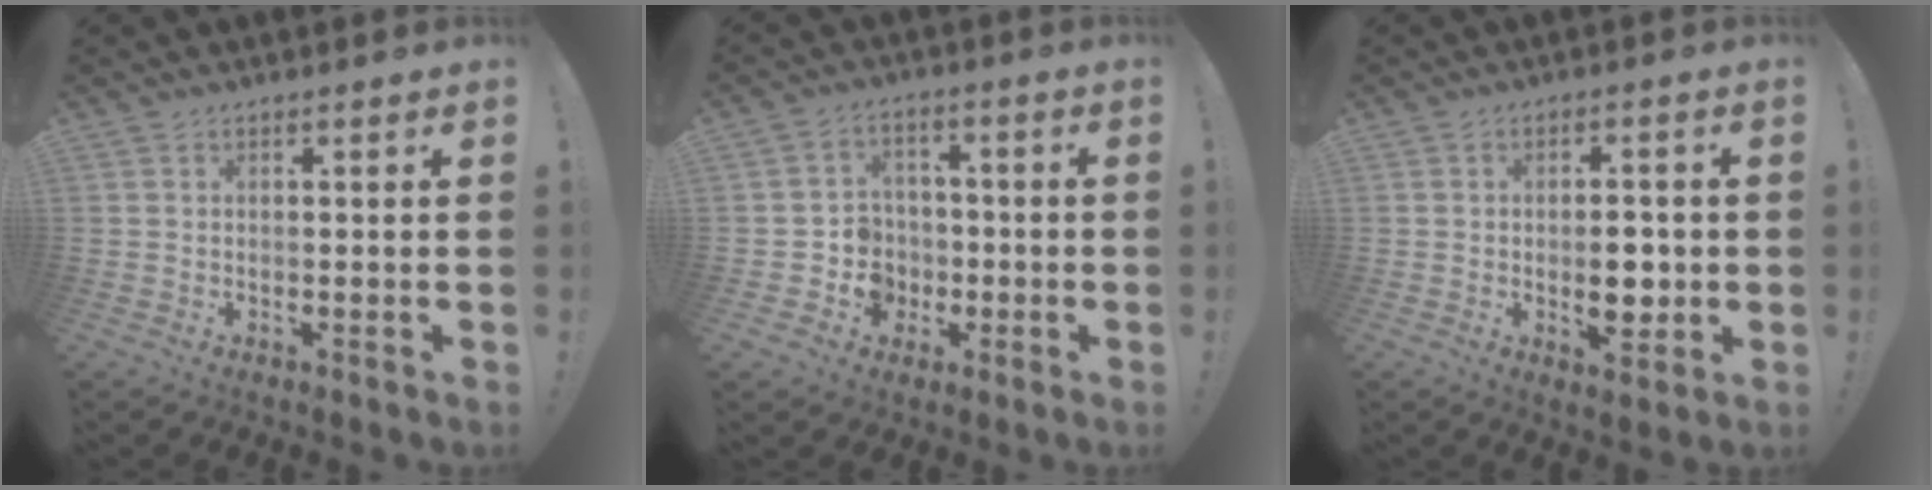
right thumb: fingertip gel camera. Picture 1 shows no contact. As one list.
[{"total": 7.7, "force": [-1.7, 7.3, 1.7], "torque": [-0.026, 0.009, -0.022]}, {"total": 7.1, "force": [-0.8, 4.0, 5.9], "torque": [-0.079, 0.005, -0.015]}]